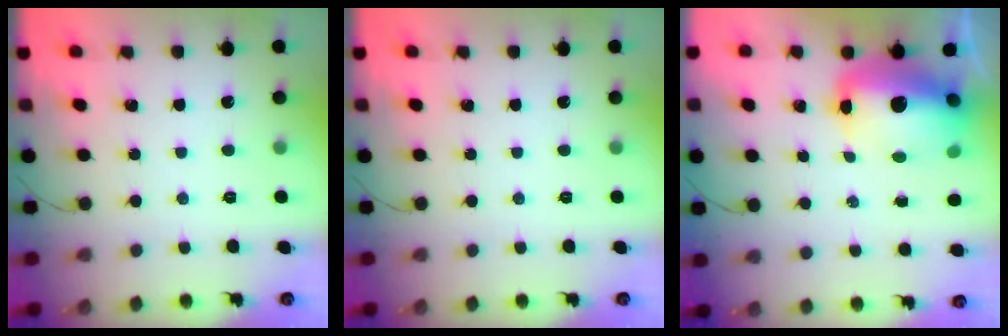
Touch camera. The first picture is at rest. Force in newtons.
{"total": 0.0}
{"total": 15.5, "press": 15.1, "slide": 3.5}